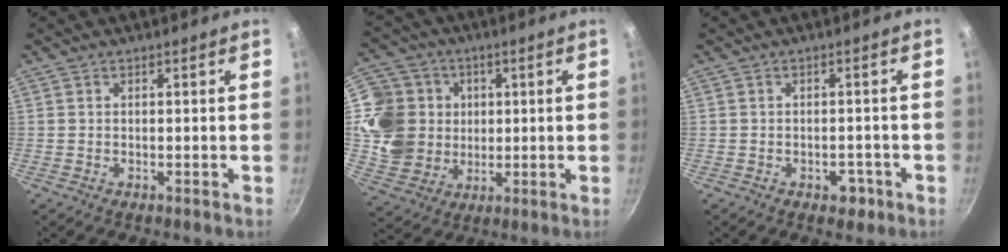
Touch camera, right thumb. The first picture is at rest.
{"total": 16.2, "force": [1.2, 14.3, 7.4], "torque": [-0.130, 0.011, 0.032]}
{"total": 3.1, "force": [-1.6, 2.0, 1.7], "torque": [-0.005, 0.013, -0.018]}